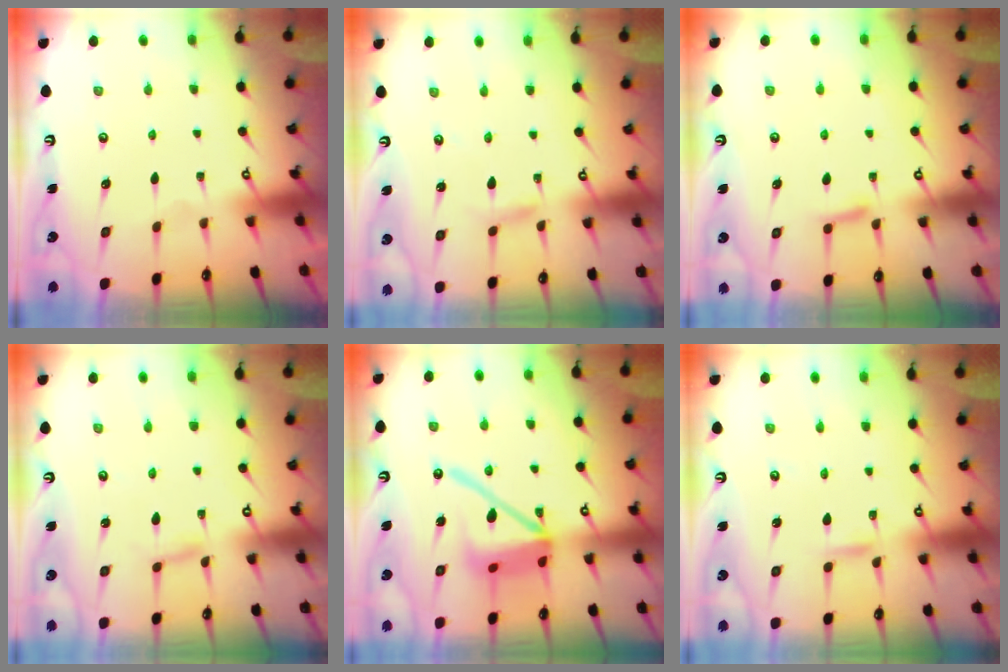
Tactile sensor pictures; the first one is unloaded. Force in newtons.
{"total": 2.5, "press": 2.5, "slide": 0.2}
{"total": 5.9, "press": 5.9, "slide": 0.7}
{"total": 2.3, "press": 2.3, "slide": 0.3}
{"total": 14.8, "press": 14.7, "slide": 1.9}
{"total": 1.9, "press": 1.9, "slide": 0.1}